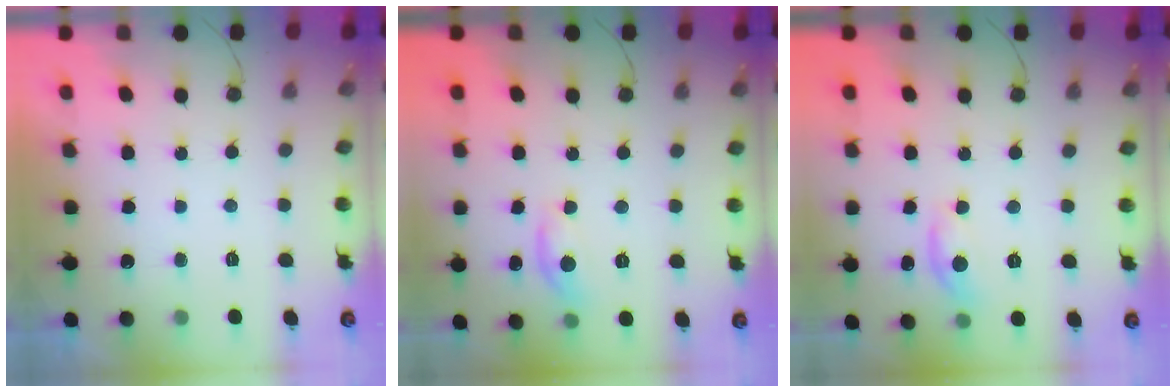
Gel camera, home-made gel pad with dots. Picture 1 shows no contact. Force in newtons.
{"total": 7.0, "press": 7.0, "slide": 0.4}
{"total": 7.0, "press": 7.0, "slide": 0.4}